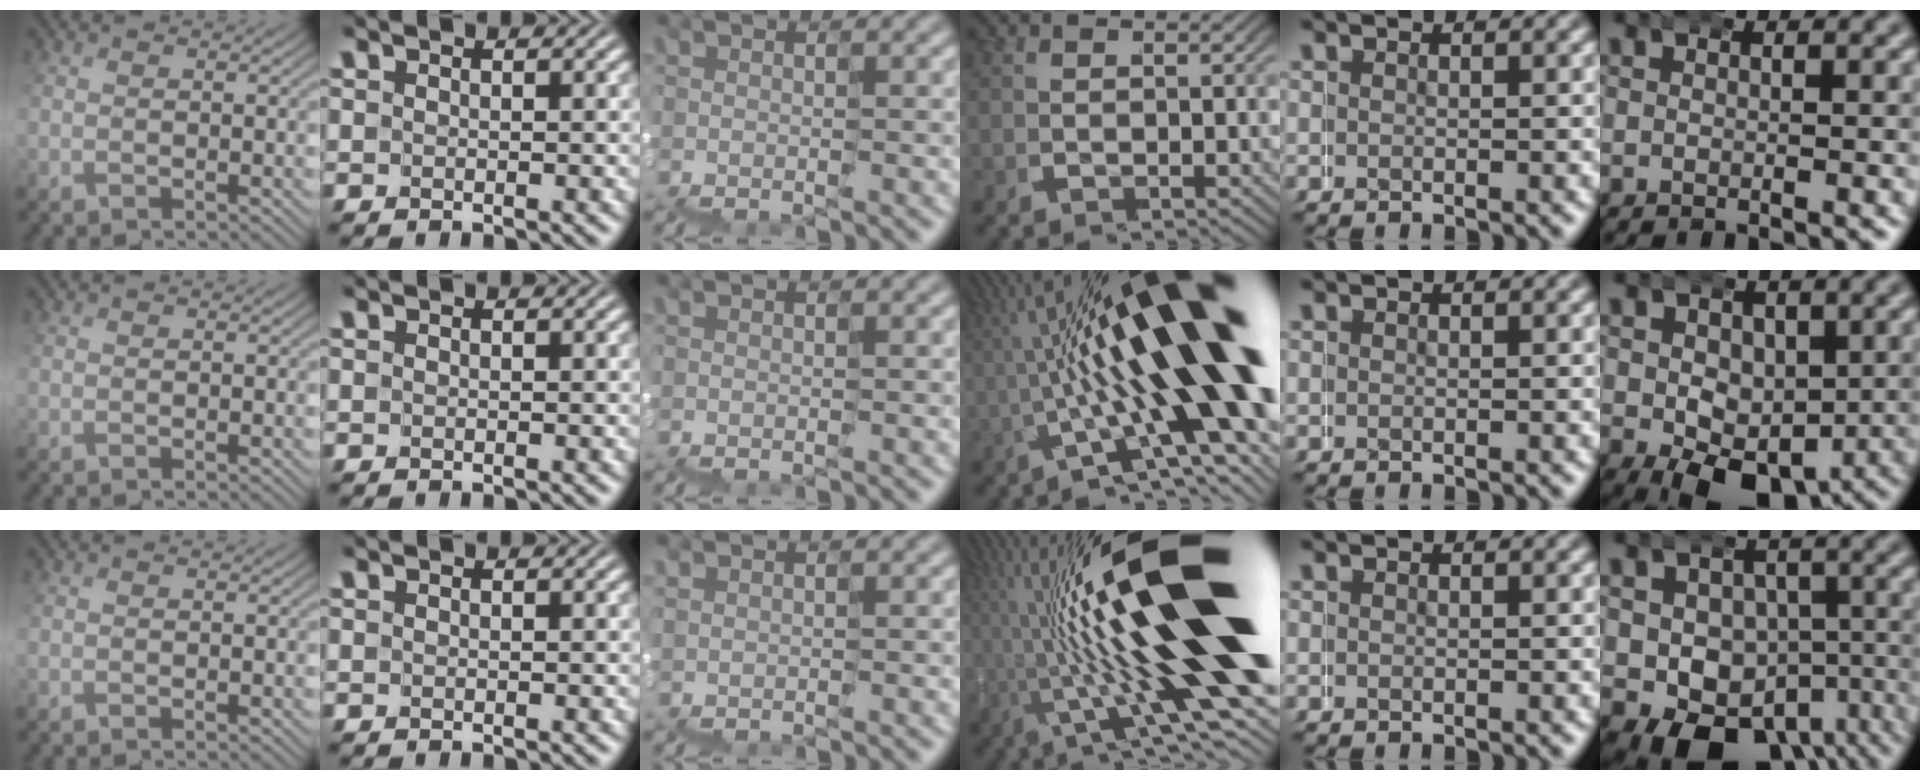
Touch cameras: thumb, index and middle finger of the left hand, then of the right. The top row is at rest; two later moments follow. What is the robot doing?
{"motion": "wrap", "object": "duck tape"}